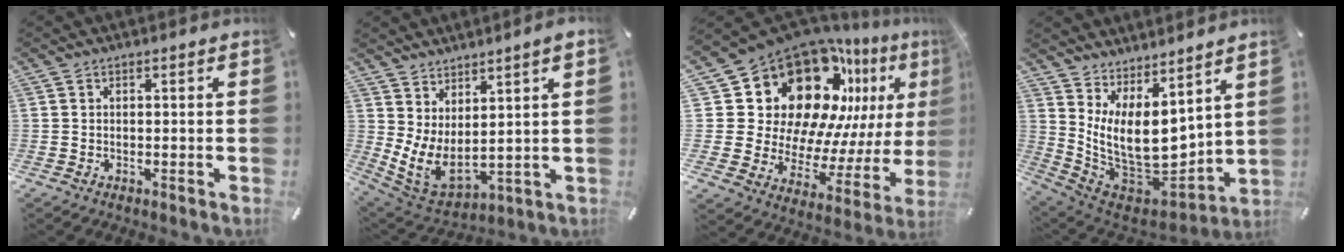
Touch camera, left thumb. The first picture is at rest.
{"total": 6.1, "force": [1.9, 3.2, 4.9], "torque": [-0.107, -0.041, 0.042]}
{"total": 24.0, "force": [12.0, 16.0, 13.2], "torque": [-0.207, -0.126, 0.235]}
{"total": 13.3, "force": [3.6, 7.8, 10.1], "torque": [-0.197, -0.077, 0.077]}